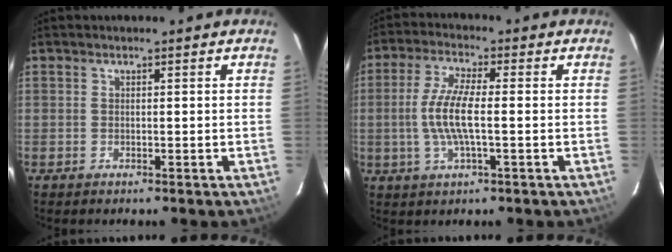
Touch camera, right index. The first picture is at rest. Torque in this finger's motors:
{"motor_torque": [0.86, -0.34, 0.75, 0.18]}